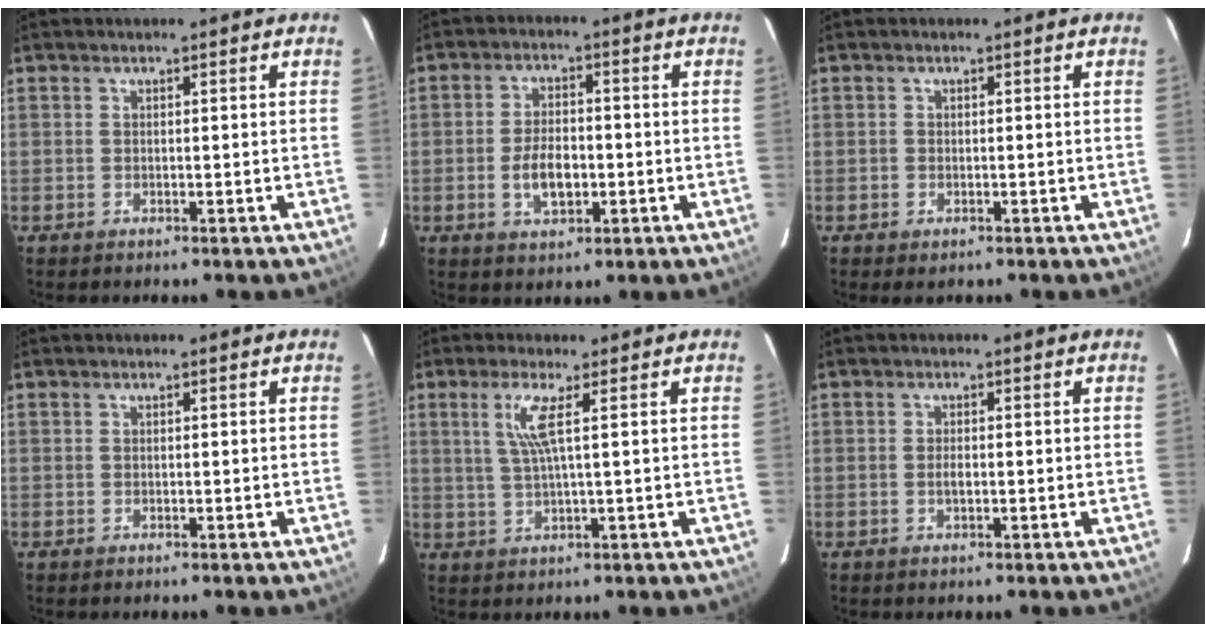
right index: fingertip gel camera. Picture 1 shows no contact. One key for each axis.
{"total": 6.8, "fx": -1.7, "fy": 3.7, "fz": 5.5, "tx": -0.111, "ty": -0.001, "tz": -0.025}
{"total": 1.2, "fx": -0.7, "fy": 0.8, "fz": 0.5, "tx": -0.009, "ty": -0.003, "tz": -0.012}
{"total": 0.0}
{"total": 4.7, "fx": 1.6, "fy": -0.5, "fz": 4.4, "tx": -0.083, "ty": -0.001, "tz": 0.036}
{"total": 1.4, "fx": -0.3, "fy": 0.7, "fz": 1.1, "tx": -0.022, "ty": -0.002, "tz": -0.006}